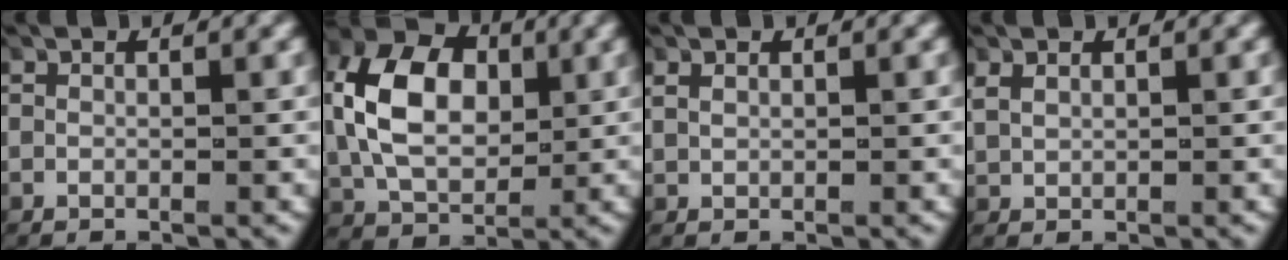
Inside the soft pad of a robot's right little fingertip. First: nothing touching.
{"total": 8.0, "force": [1.1, 5.5, 5.7], "torque": [-0.121, 0.001, 0.018]}
{"total": 0.8, "force": [0.6, 0.5, 0.4], "torque": [-0.010, 0.003, 0.015]}
{"total": 1.3, "force": [0.7, 0.9, 0.6], "torque": [-0.018, 0.003, 0.022]}